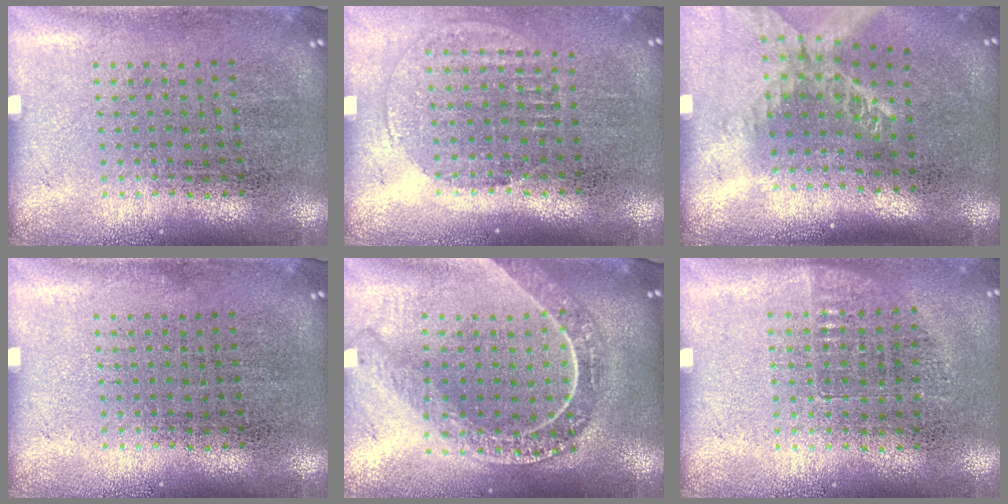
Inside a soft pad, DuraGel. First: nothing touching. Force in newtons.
{"total": 1.3, "press": 1.2, "slide": 0.5}
{"total": 1.7, "press": 1.3, "slide": 1.0}
{"total": 0.0}
{"total": 2.2, "press": 1.9, "slide": 1.2}
{"total": 0.7, "press": 0.6, "slide": 0.4}